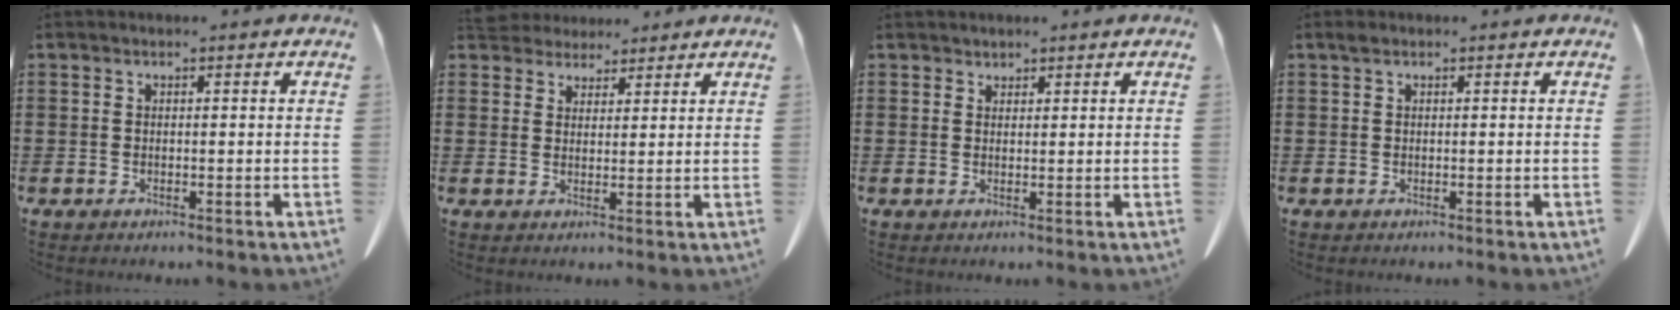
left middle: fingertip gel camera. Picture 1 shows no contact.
{"total": 3.7, "force": [3.5, 1.3, 0.1], "torque": [-0.015, -0.006, 0.067]}
{"total": 1.3, "force": [1.2, 0.5, -0.1], "torque": [-0.003, 0.000, 0.026]}
{"total": 0.6, "force": [0.4, 0.3, 0.4], "torque": [-0.010, 0.002, 0.007]}